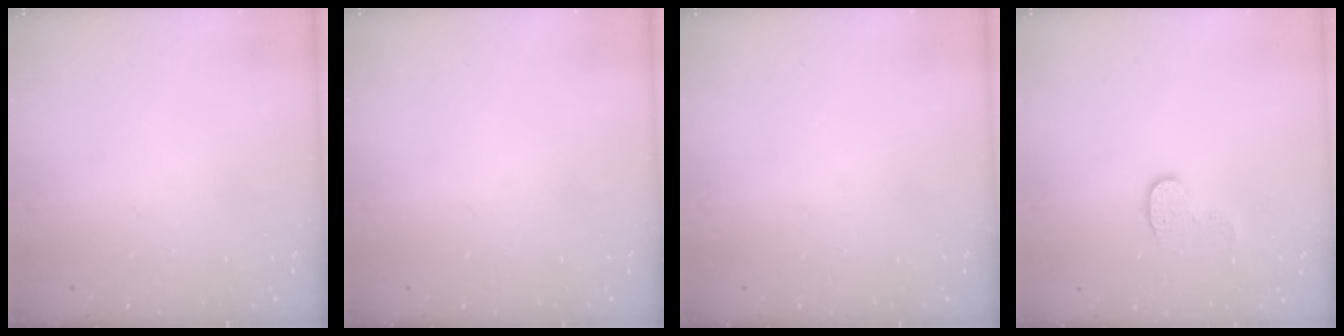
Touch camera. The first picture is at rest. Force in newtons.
{"total": 0.0}
{"total": 0.0}
{"total": 8.1, "press": 8.1, "slide": 0.4}